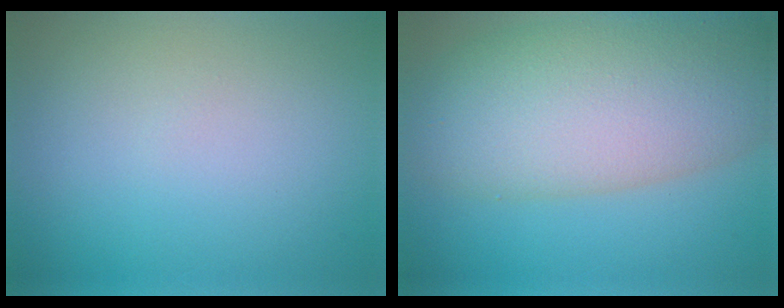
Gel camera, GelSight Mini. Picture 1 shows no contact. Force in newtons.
{"total": 11.7, "press": 11.7, "slide": 0.3}